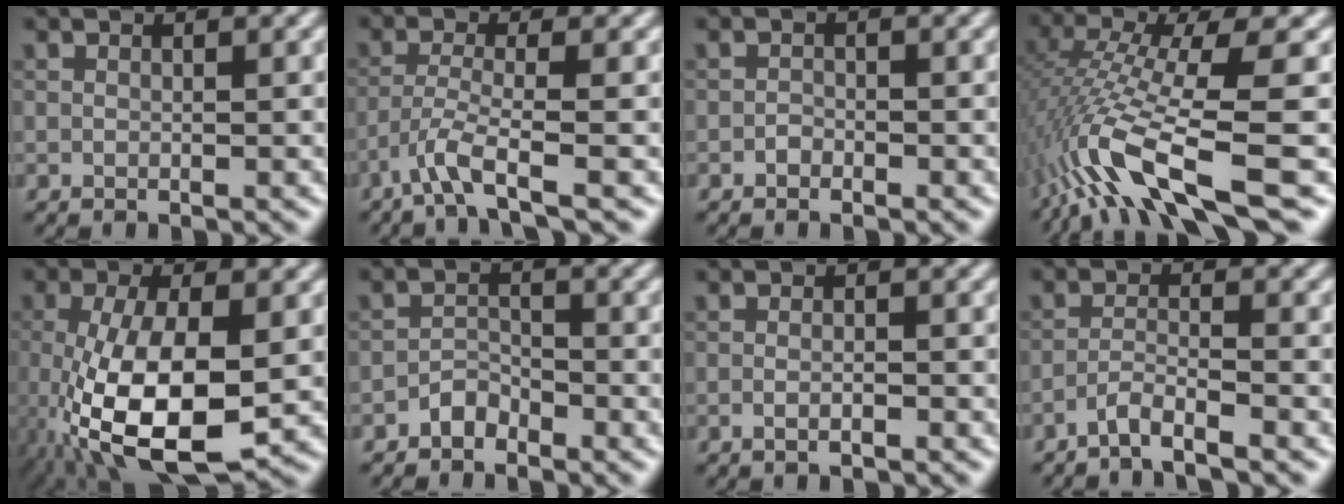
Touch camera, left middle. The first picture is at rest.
{"total": 3.3, "force": [-2.1, 0.2, 2.5], "torque": [-0.051, -0.001, -0.055]}
{"total": 0.7, "force": [-0.5, 0.4, 0.3], "torque": [-0.004, -0.001, -0.010]}
{"total": 11.1, "force": [-4.7, 2.3, 9.8], "torque": [-0.196, 0.000, -0.082]}
{"total": 9.9, "force": [-2.2, 3.8, 8.9], "torque": [-0.184, -0.013, -0.036]}
{"total": 1.6, "force": [-1.3, 0.8, 0.4], "torque": [-0.004, 0.009, -0.025]}
{"total": 1.1, "force": [-0.5, 0.2, 0.9], "torque": [-0.015, -0.002, -0.010]}
{"total": 2.4, "force": [-1.9, 0.1, 1.3], "torque": [-0.020, 0.004, -0.047]}